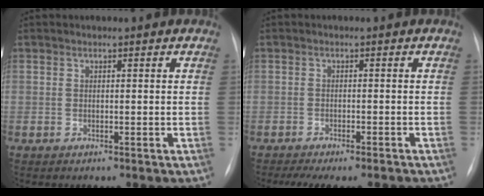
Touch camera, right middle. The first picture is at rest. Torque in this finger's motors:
{"motor_torque": [0.19, -0.16, 0.10, 0.04]}